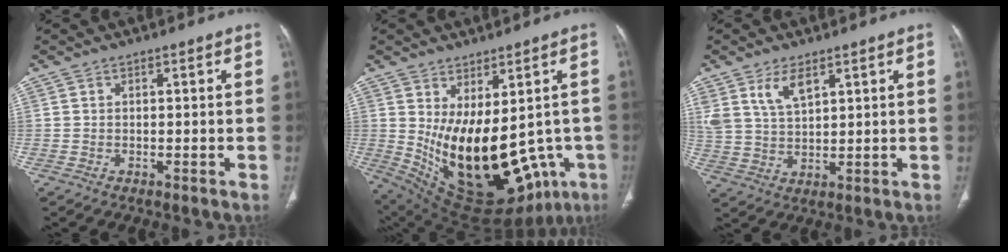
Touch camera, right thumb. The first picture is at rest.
{"total": 23.5, "force": [-3.8, 12.5, 19.6], "torque": [-0.276, -0.029, -0.016]}
{"total": 6.3, "force": [3.7, 2.8, 4.2], "torque": [-0.077, -0.020, 0.079]}